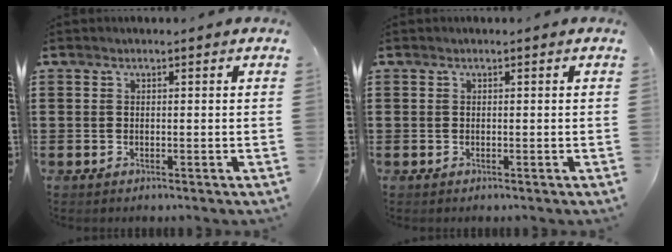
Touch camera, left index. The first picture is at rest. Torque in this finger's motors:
{"motor_torque": [0.00, 0.00, 0.00, 0.00]}